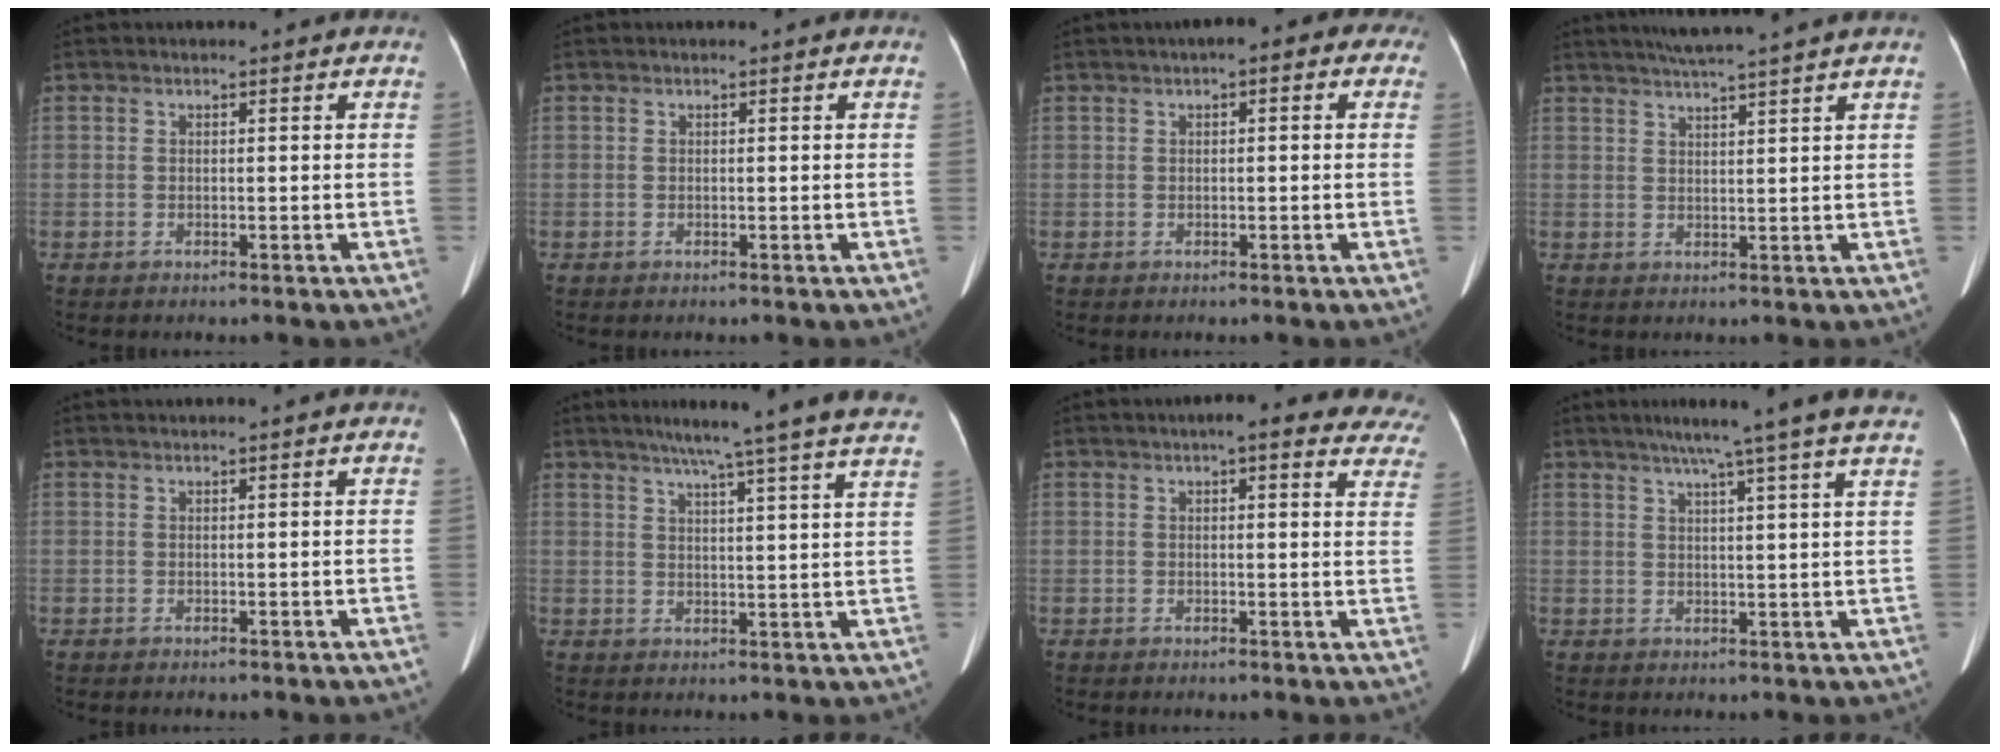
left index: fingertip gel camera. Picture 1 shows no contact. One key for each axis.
{"total": 0.0}
{"total": 4.0, "fx": 1.5, "fy": 1.6, "fz": 3.4, "tx": -0.034, "ty": 0.023, "tz": 0.007}
{"total": 7.2, "fx": 6.2, "fy": -1.3, "fz": 3.5, "tx": -0.057, "ty": 0.016, "tz": 0.088}
{"total": 1.0, "fx": 0.8, "fy": -0.3, "fz": 0.6, "tx": -0.014, "ty": 0.013, "tz": 0.024}
{"total": 19.5, "fx": 16.8, "fy": -1.3, "fz": 10.0, "tx": -0.150, "ty": -0.020, "tz": 0.203}
{"total": 14.1, "fx": 11.9, "fy": 3.3, "fz": 6.7, "tx": -0.048, "ty": 0.006, "tz": 0.116}
{"total": 12.9, "fx": 10.3, "fy": -1.6, "fz": 7.6, "tx": -0.110, "ty": 0.005, "tz": 0.118}